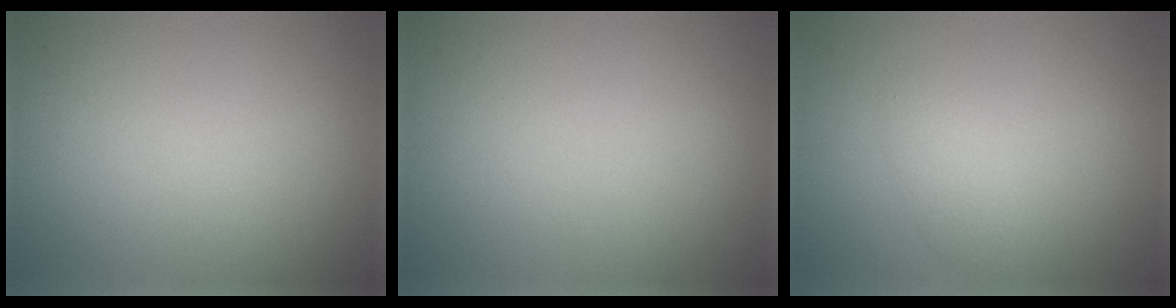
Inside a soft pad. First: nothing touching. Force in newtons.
{"total": 0.0}
{"total": 1.4, "press": 1.4, "slide": 0.1}